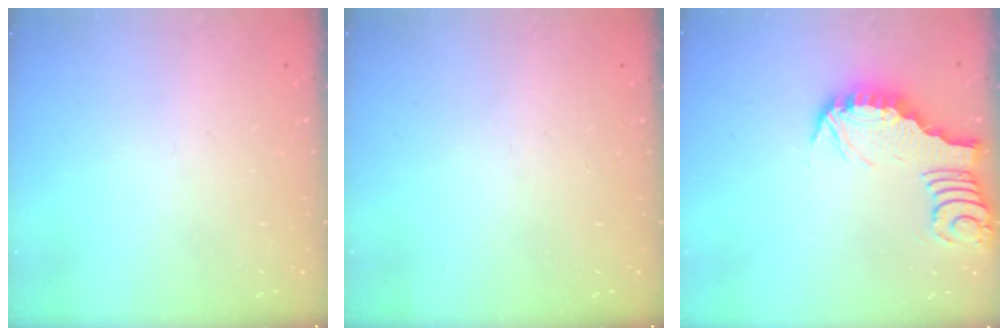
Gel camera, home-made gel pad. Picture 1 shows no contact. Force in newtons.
{"total": 0.0}
{"total": 3.1, "press": 3.1, "slide": 0.3}